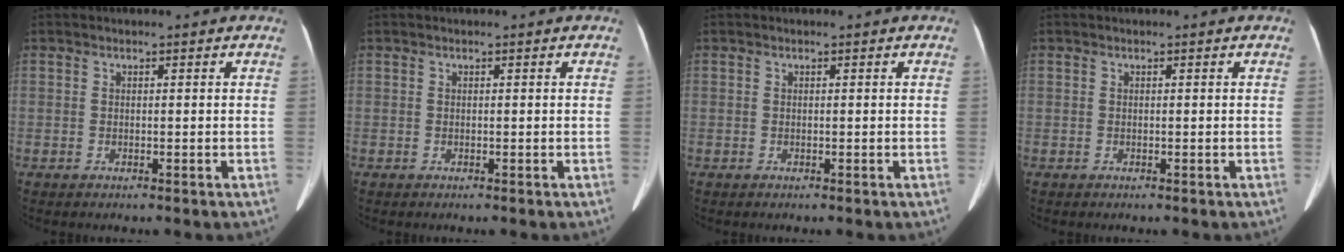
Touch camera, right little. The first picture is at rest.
{"total": 0.0}
{"total": 0.0}
{"total": 0.0}